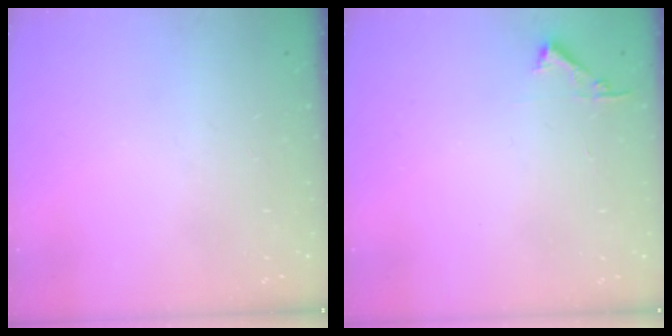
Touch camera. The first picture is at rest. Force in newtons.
{"total": 4.4, "press": 4.4, "slide": 0.4}